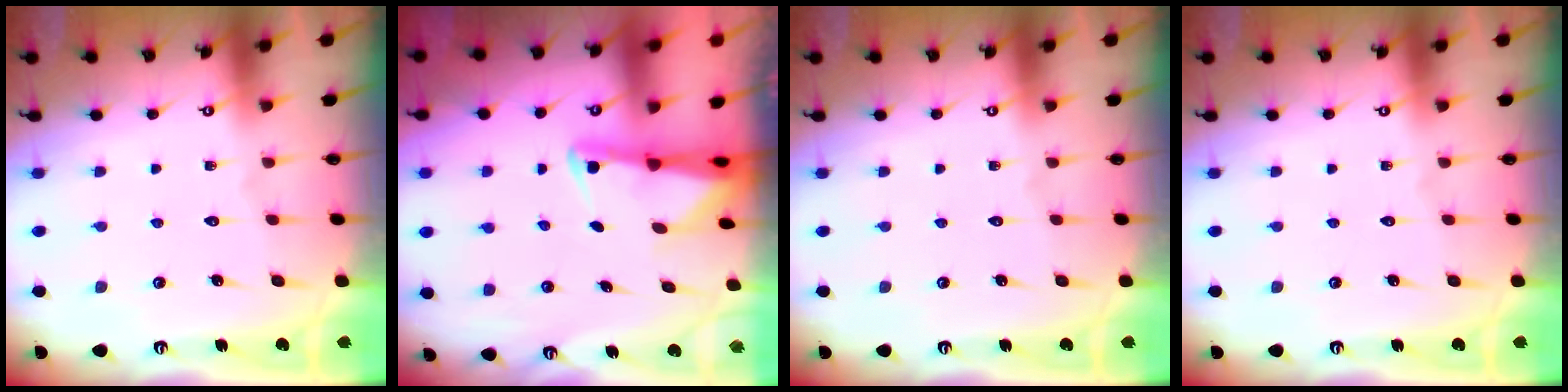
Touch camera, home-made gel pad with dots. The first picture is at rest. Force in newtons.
{"total": 2.4, "press": 2.4, "slide": 0.5}
{"total": 0.0}
{"total": 0.0}